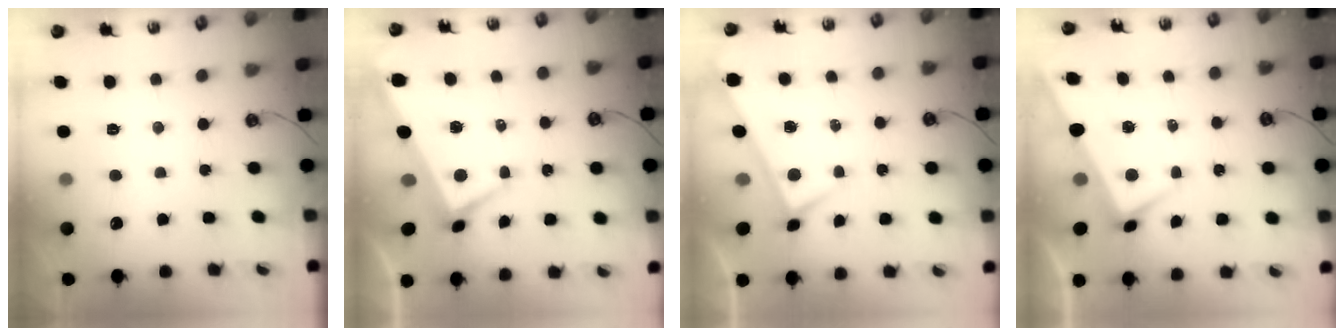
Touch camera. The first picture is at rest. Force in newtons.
{"total": 0.9, "press": 0.1, "slide": 0.9}
{"total": 0.0}
{"total": 2.8, "press": 2.7, "slide": 0.6}